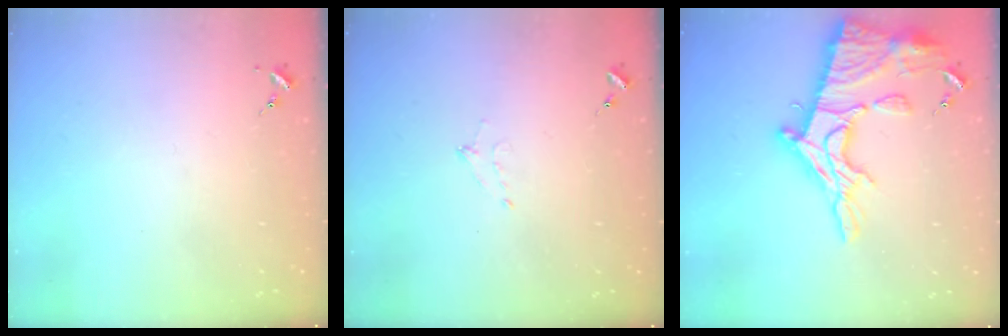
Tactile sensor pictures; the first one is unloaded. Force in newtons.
{"total": 4.9, "press": 4.8, "slide": 0.7}
{"total": 24.8, "press": 24.7, "slide": 2.3}